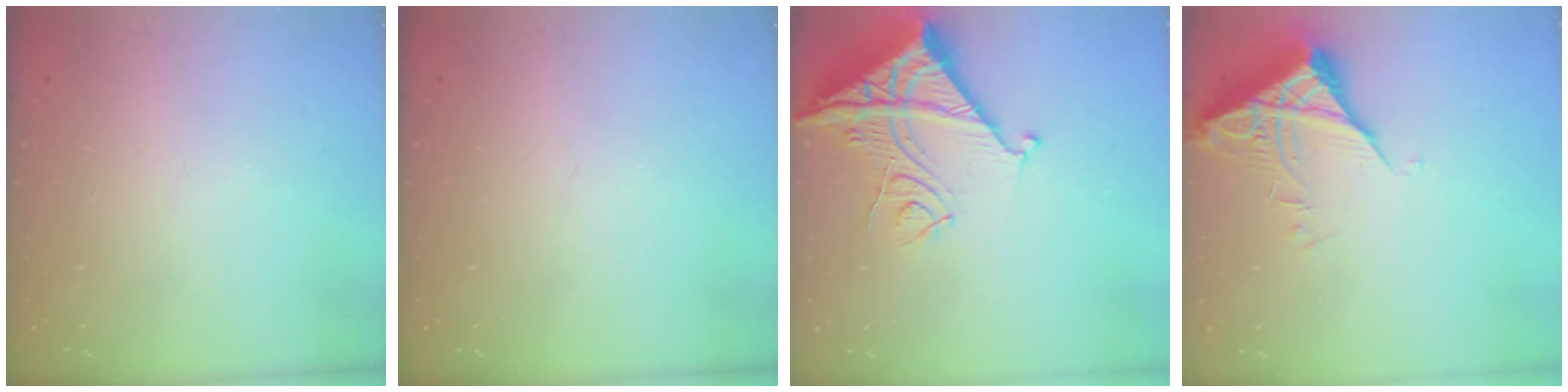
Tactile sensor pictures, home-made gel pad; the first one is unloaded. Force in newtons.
{"total": 0.0}
{"total": 16.7, "press": 16.6, "slide": 1.8}
{"total": 5.7, "press": 5.7, "slide": 0.5}